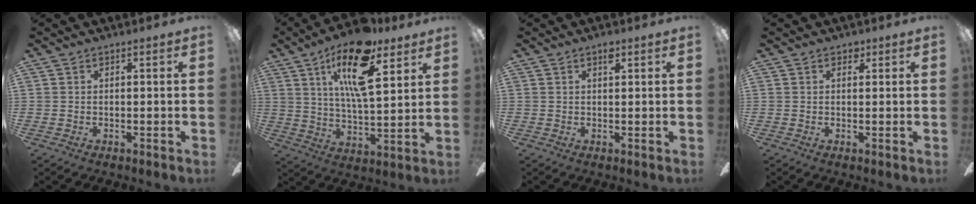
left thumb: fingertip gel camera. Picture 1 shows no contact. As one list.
[{"total": 18.4, "force": [10.2, 6.7, 13.8], "torque": [-0.238, -0.036, 0.167]}, {"total": 1.8, "force": [1.2, 0.7, 1.1], "torque": [-0.009, -0.006, 0.019]}, {"total": 1.6, "force": [1.0, 1.1, 0.7], "torque": [0.001, -0.004, 0.014]}]